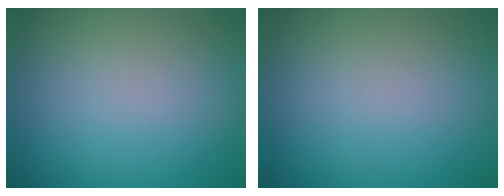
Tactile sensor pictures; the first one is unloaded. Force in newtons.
{"total": 0.0}